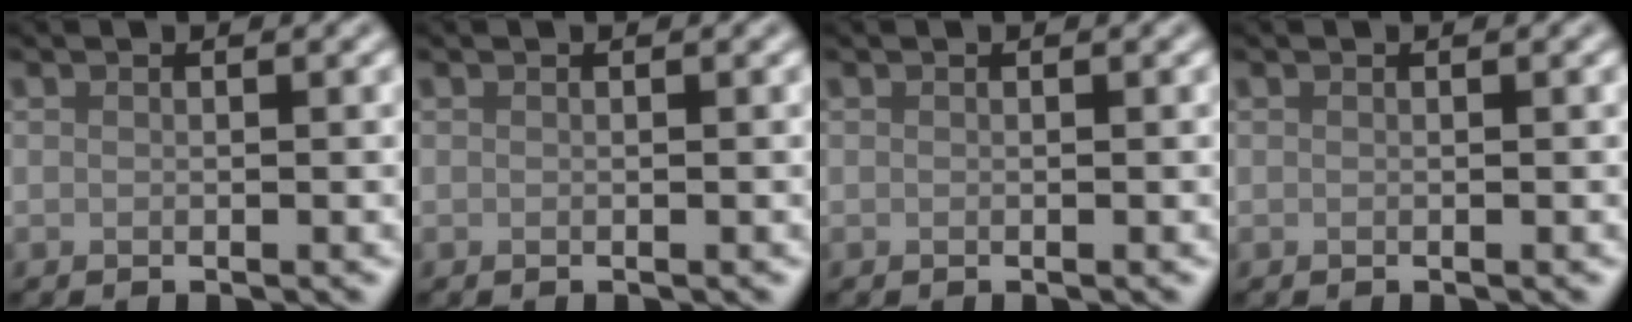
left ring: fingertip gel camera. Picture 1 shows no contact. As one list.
[{"total": 0.0}, {"total": 0.0}, {"total": 0.0}]